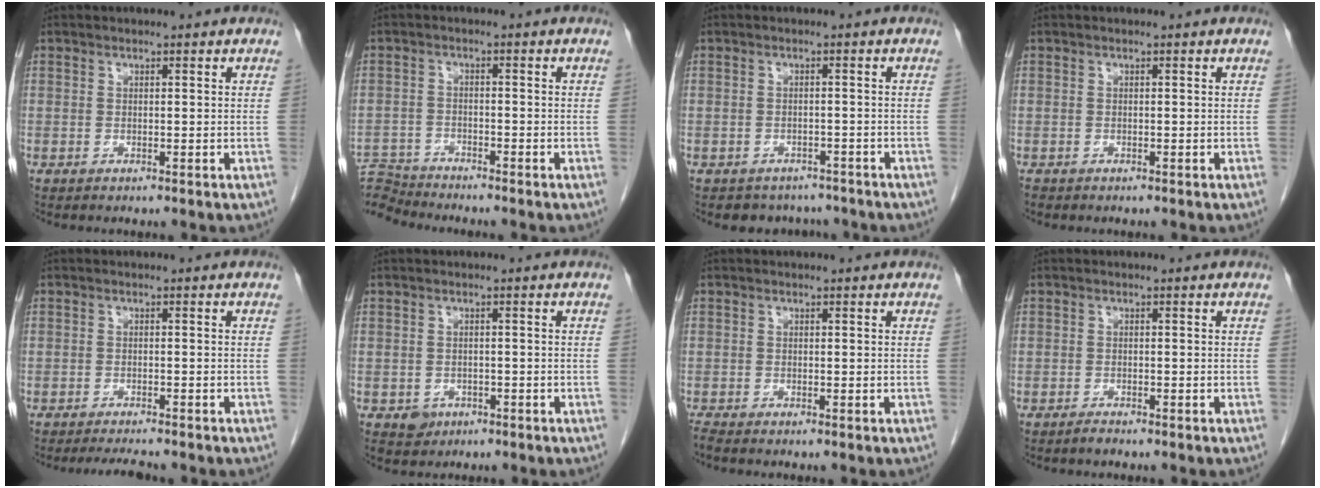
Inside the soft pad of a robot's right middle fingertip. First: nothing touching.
{"total": 6.0, "force": [-5.9, -0.2, -0.9], "torque": [0.015, 0.003, -0.113]}
{"total": 5.0, "force": [-4.3, 2.5, 0.1], "torque": [0.002, 0.009, -0.052]}
{"total": 0.5, "force": [-0.5, 0.3, 0.1], "torque": [-0.007, 0.000, -0.010]}
{"total": 3.3, "force": [-3.1, 0.1, 1.2], "torque": [-0.024, -0.013, -0.047]}
{"total": 2.5, "force": [-1.3, 2.1, 0.7], "torque": [-0.009, 0.005, -0.012]}
{"total": 0.7, "force": [-0.7, -0.2, 0.2], "torque": [-0.010, -0.004, -0.015]}
{"total": 1.0, "force": [-0.9, 0.1, 0.3], "torque": [-0.013, -0.004, -0.014]}